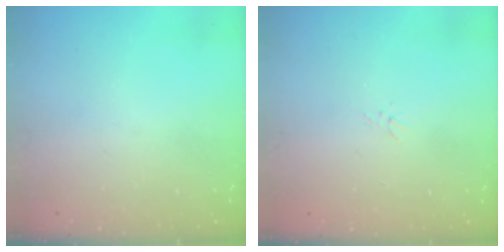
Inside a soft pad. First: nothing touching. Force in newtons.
{"total": 1.5, "press": 1.5, "slide": 0.2}